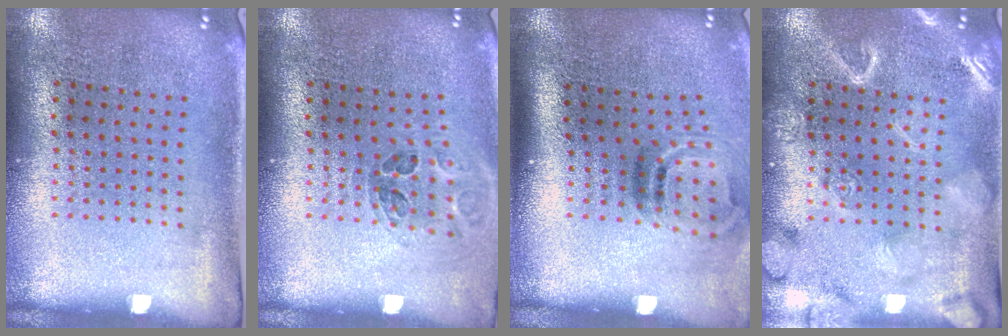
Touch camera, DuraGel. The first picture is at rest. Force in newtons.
{"total": 0.9, "press": 0.9, "slide": 0.2}
{"total": 2.1, "press": 1.3, "slide": 1.7}
{"total": 4.2, "press": 4.2, "slide": 0.6}